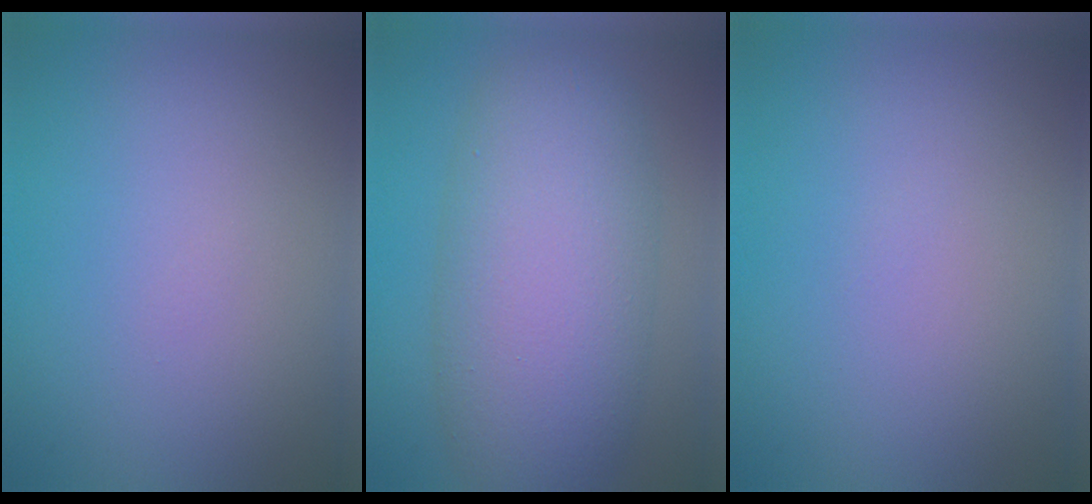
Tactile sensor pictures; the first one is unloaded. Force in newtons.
{"total": 9.4, "press": 9.4, "slide": 0.5}
{"total": 0.0}